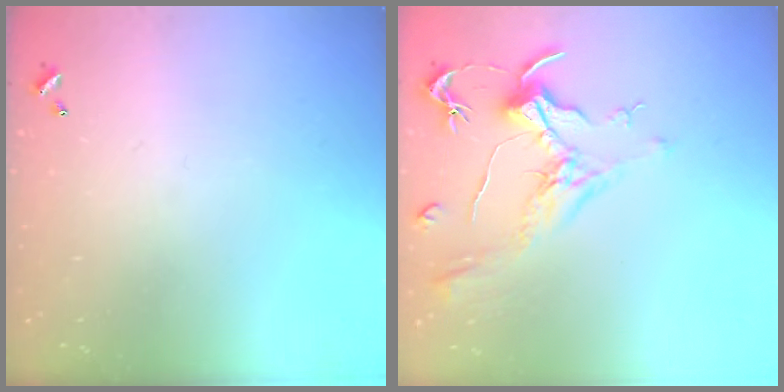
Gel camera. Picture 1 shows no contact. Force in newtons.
{"total": 2.1, "press": 2.0, "slide": 0.8}